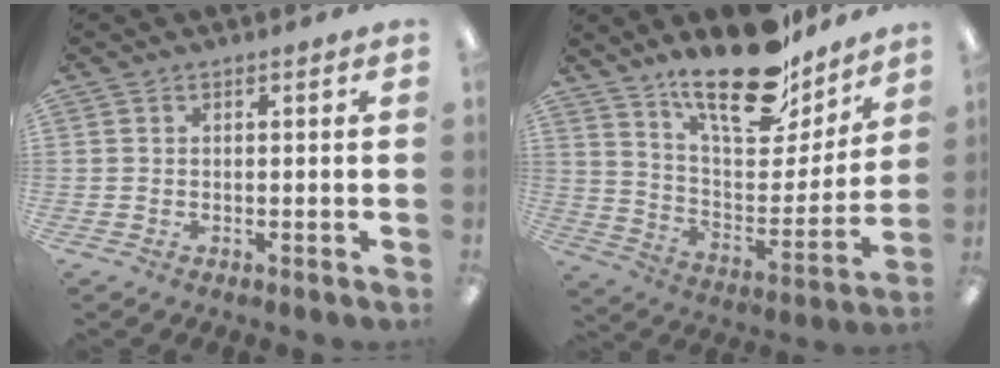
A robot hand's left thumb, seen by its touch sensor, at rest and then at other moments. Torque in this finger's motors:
{"motor_torque": [0.36, 0.29, 1.47, -1.30, 0.22]}